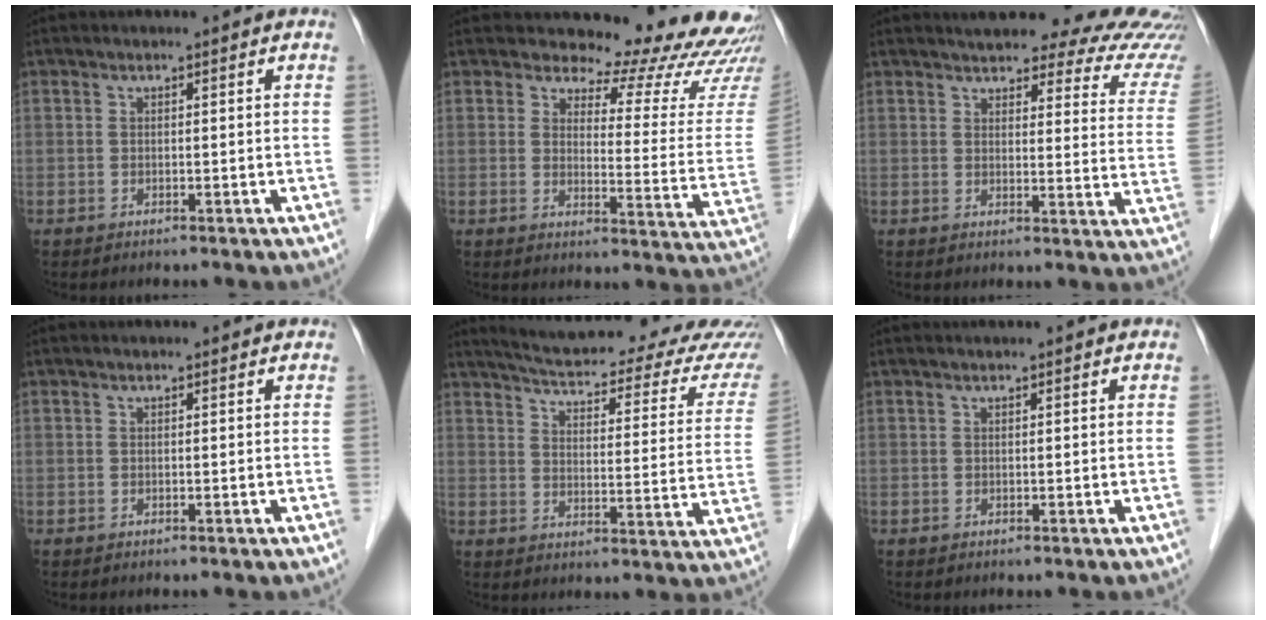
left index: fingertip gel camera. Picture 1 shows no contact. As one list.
[{"total": 19.0, "force": [18.3, 2.8, 4.3], "torque": [-0.035, -0.126, 0.182]}, {"total": 17.9, "force": [16.7, 3.2, 5.6], "torque": [-0.042, -0.056, 0.162]}, {"total": 0.6, "force": [0.5, 0.2, 0.3], "torque": [-0.009, 0.012, 0.006]}, {"total": 24.1, "force": [21.9, 4.0, 9.2], "torque": [-0.119, -0.055, 0.251]}, {"total": 0.7, "force": [0.5, -0.1, 0.4], "torque": [-0.004, 0.011, 0.012]}]